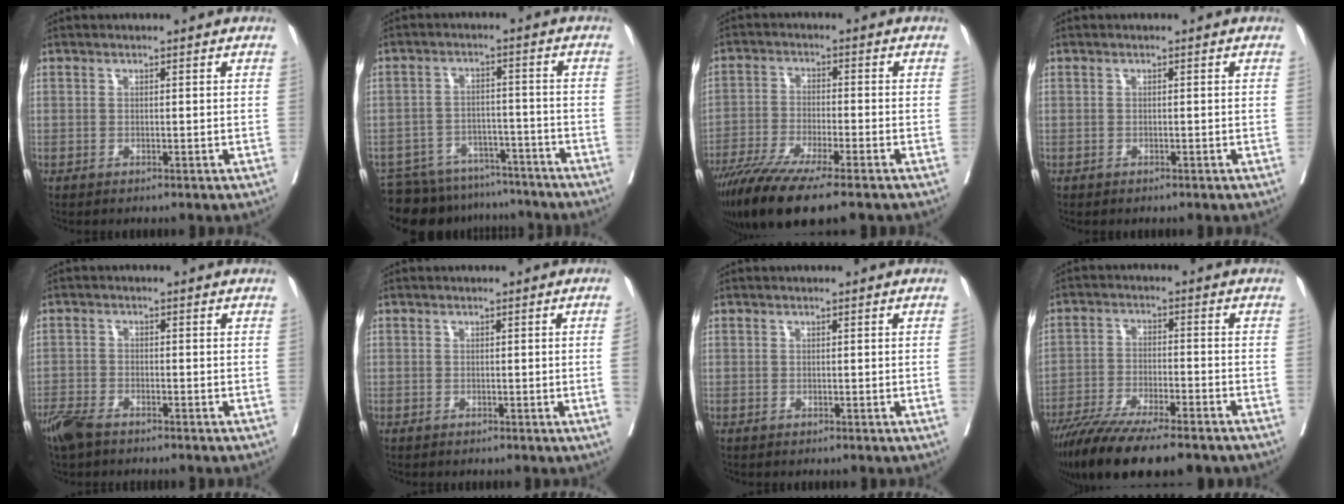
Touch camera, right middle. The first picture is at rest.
{"total": 13.7, "force": [-12.4, 5.1, 2.7], "torque": [-0.043, 0.008, -0.172]}
{"total": 12.6, "force": [-9.4, 1.1, 8.4], "torque": [-0.143, -0.031, -0.157]}
{"total": 0.0}
{"total": 5.1, "force": [-4.1, 1.6, 2.5], "torque": [-0.051, -0.010, -0.078]}
{"total": 1.6, "force": [-0.3, -0.5, 1.5], "torque": [-0.016, -0.002, -0.003]}
{"total": 0.5, "force": [0.0, -0.2, 0.5], "torque": [-0.004, 0.000, 0.001]}
{"total": 17.2, "force": [-13.6, 3.1, 10.0], "torque": [-0.164, -0.032, -0.219]}